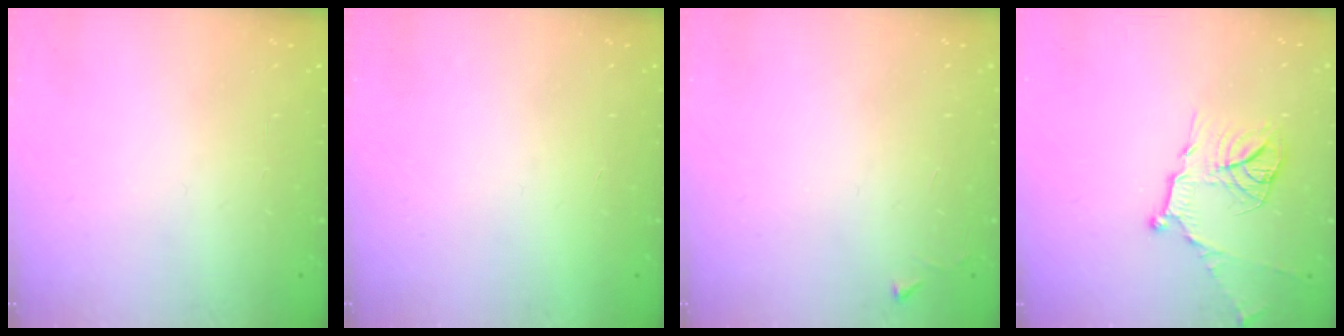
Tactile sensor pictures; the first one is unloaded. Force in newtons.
{"total": 1.7, "press": 1.7, "slide": 0.1}
{"total": 2.3, "press": 2.3, "slide": 0.4}
{"total": 13.4, "press": 13.3, "slide": 1.2}